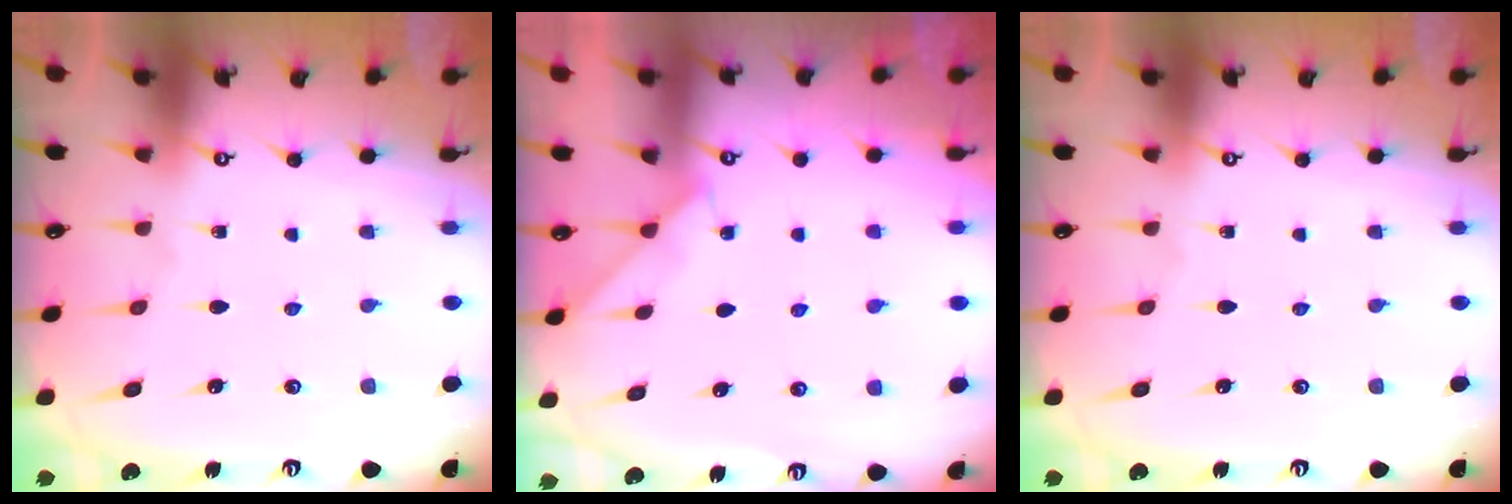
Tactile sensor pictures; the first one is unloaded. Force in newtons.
{"total": 2.4, "press": 2.3, "slide": 0.4}
{"total": 0.0}